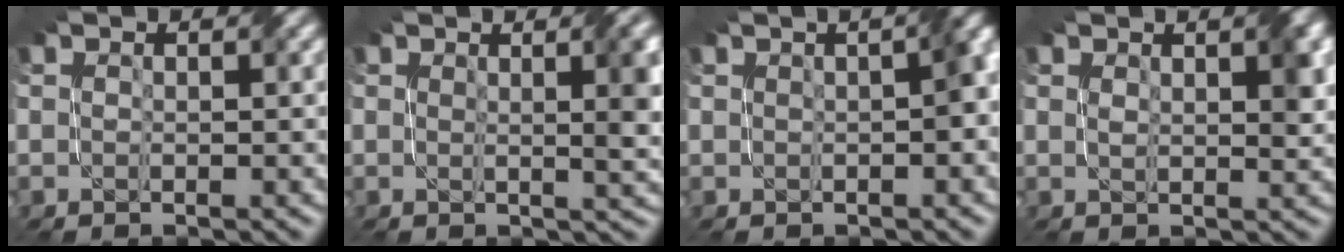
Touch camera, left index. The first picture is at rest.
{"total": 5.1, "force": [1.1, 1.5, 4.7], "torque": [-0.043, 0.007, 0.016]}
{"total": 3.6, "force": [0.3, 1.0, 3.5], "torque": [-0.033, 0.017, 0.008]}
{"total": 2.9, "force": [1.1, 0.9, 2.5], "torque": [-0.037, 0.003, 0.021]}